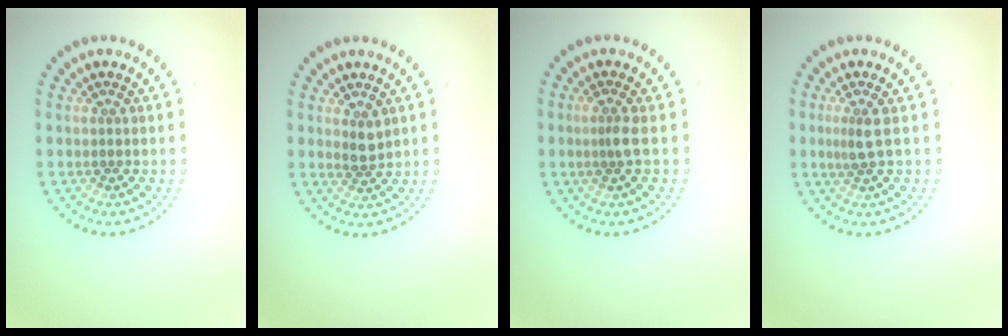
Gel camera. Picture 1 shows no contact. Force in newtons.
{"total": 1.5, "press": 1.3, "slide": 0.7}
{"total": 1.4, "press": 1.2, "slide": 0.9}
{"total": 1.8, "press": 1.4, "slide": 1.2}